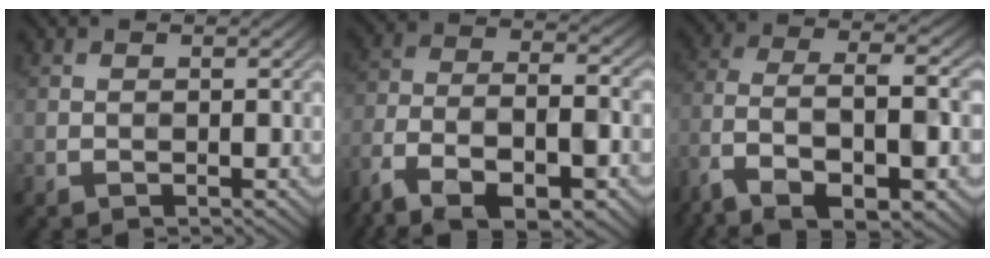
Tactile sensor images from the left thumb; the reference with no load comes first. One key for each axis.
{"total": 13.4, "fx": -8.4, "fy": 5.3, "fz": 9.1, "tx": -0.190, "ty": -0.019, "tz": -0.158}
{"total": 12.7, "fx": -7.1, "fy": 5.0, "fz": 9.3, "tx": -0.202, "ty": -0.006, "tz": -0.125}